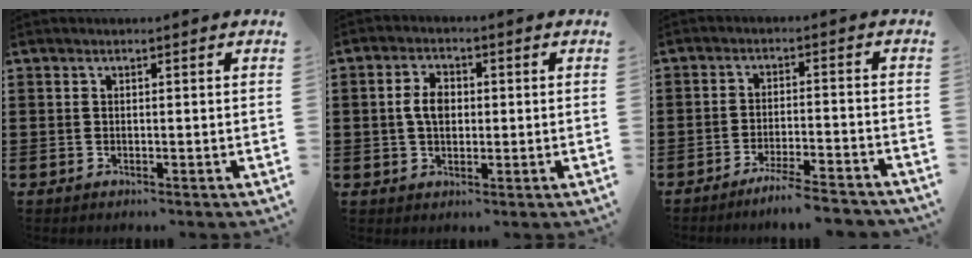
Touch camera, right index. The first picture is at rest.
{"total": 4.3, "force": [0.2, 2.6, 3.4], "torque": [-0.078, 0.009, -0.001]}
{"total": 4.9, "force": [-4.4, -0.3, 2.2], "torque": [-0.035, -0.008, -0.082]}